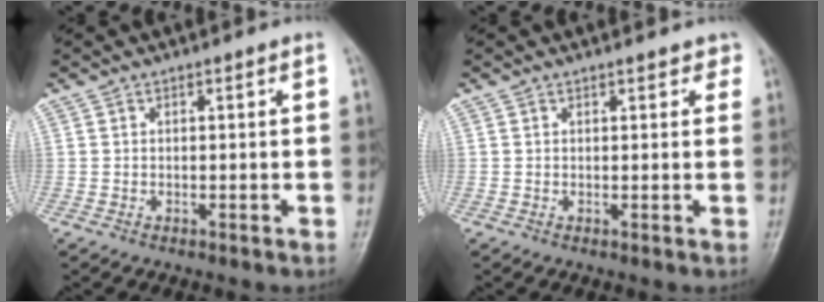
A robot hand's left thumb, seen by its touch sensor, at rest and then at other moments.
{"total": 2.1, "force": [1.7, 1.1, 0.7], "torque": [0.017, -0.002, 0.013]}